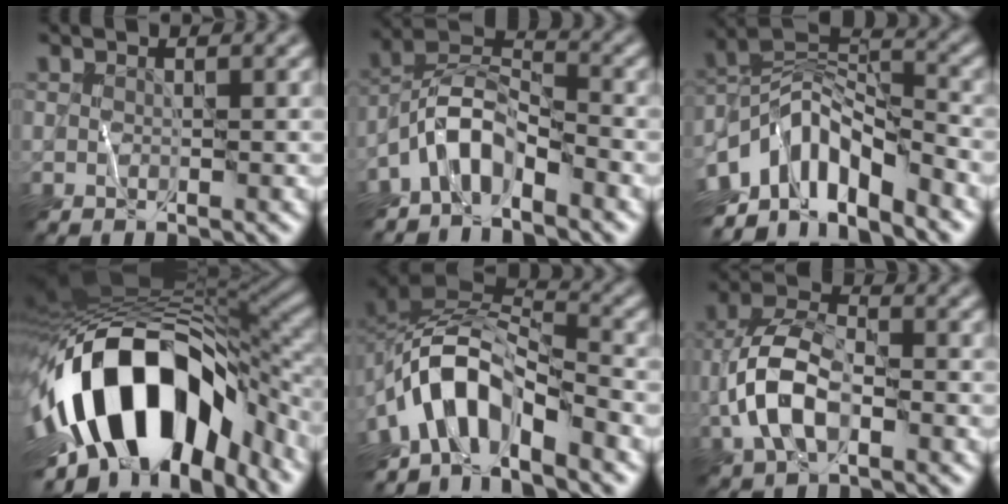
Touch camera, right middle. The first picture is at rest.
{"total": 4.8, "force": [-3.4, 1.9, 2.8], "torque": [-0.045, 0.009, -0.078]}
{"total": 9.4, "force": [-4.9, 4.0, 6.9], "torque": [-0.109, 0.010, -0.104]}
{"total": 16.4, "force": [-4.5, 9.4, 12.7], "torque": [-0.221, 0.006, -0.075]}
{"total": 7.8, "force": [-4.2, 3.7, 5.4], "torque": [-0.078, 0.012, -0.089]}
{"total": 6.1, "force": [-1.7, 3.3, 4.9], "torque": [-0.105, 0.008, -0.040]}